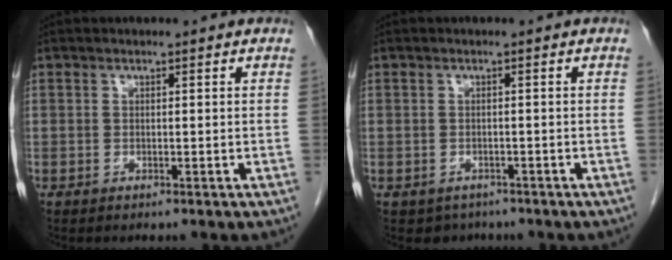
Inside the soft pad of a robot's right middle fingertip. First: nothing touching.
{"total": 2.6, "force": [-1.8, 1.8, 0.1], "torque": [-0.006, 0.006, -0.025]}